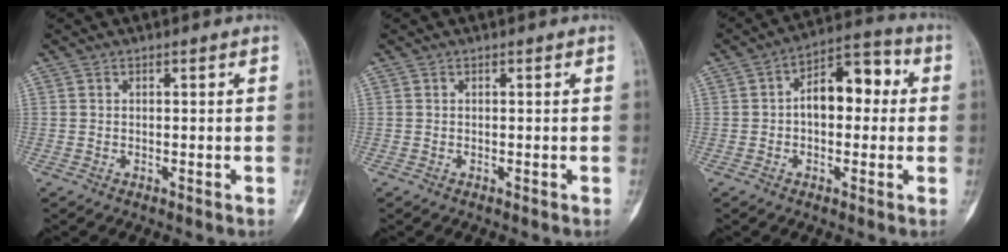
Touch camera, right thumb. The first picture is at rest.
{"total": 0.0}
{"total": 10.8, "force": [0.9, 6.4, 8.7], "torque": [-0.100, 0.036, 0.003]}